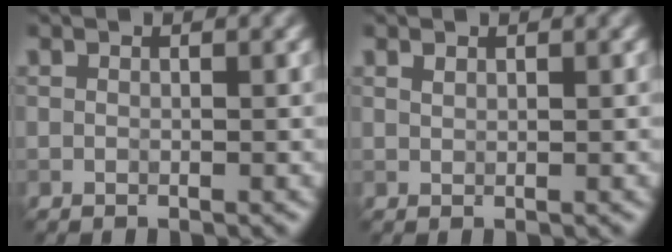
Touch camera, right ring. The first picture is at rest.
{"total": 0.6, "force": [0.4, 0.2, 0.3], "torque": [-0.007, -0.001, 0.011]}